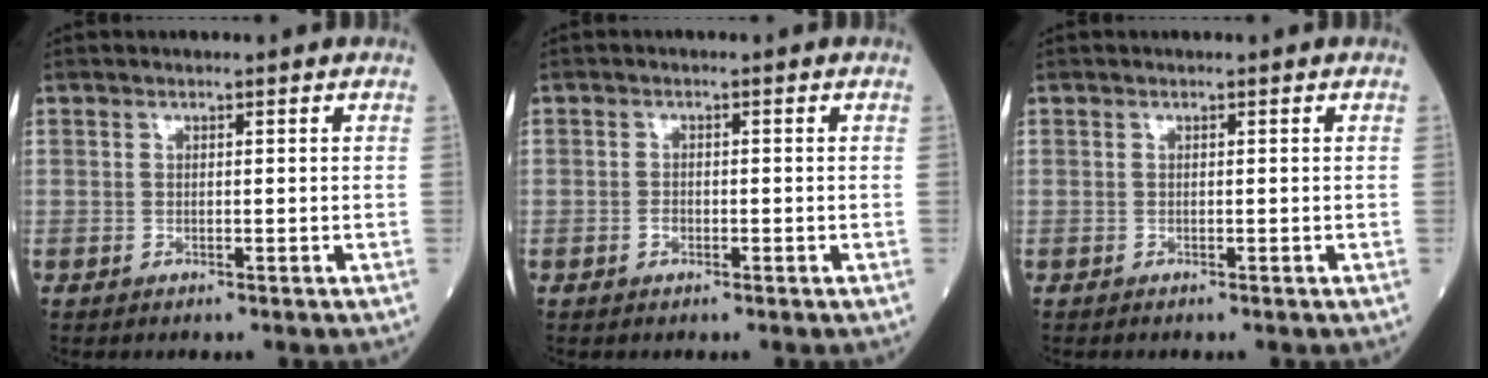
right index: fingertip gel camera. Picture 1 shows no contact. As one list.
[{"total": 1.1, "force": [-0.5, 0.7, 0.6], "torque": [-0.009, 0.003, -0.008]}, {"total": 0.0}]